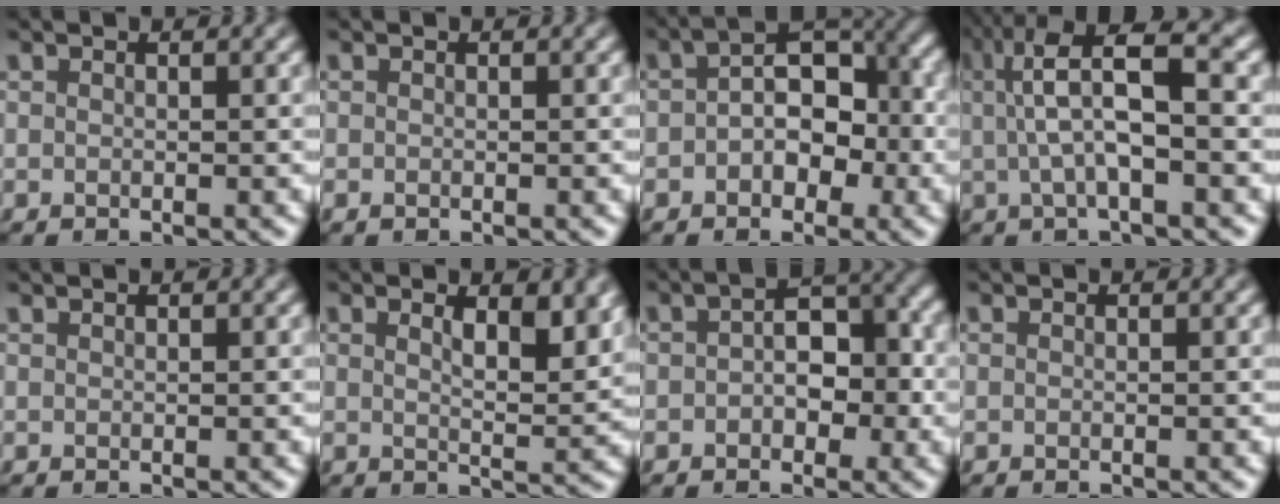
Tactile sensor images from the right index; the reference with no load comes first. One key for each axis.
{"total": 0.0}
{"total": 5.7, "fx": -0.5, "fy": 4.3, "fz": 3.8, "tx": -0.051, "ty": 0.009, "tz": -0.017}
{"total": 8.2, "fx": 2.0, "fy": 3.4, "fz": 7.2, "tx": -0.117, "ty": 0.019, "tz": 0.022}
{"total": 0.0}
{"total": 2.8, "fx": 1.9, "fy": 0.1, "fz": 2.1, "tx": -0.030, "ty": -0.007, "tz": 0.031}
{"total": 4.0, "fx": -0.6, "fy": 2.9, "fz": 2.8, "tx": -0.031, "ty": 0.000, "tz": -0.013}
{"total": 0.0}